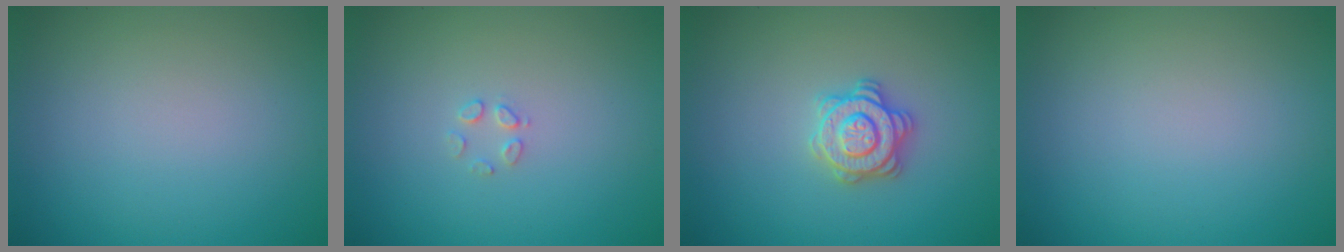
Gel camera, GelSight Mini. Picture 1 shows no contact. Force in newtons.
{"total": 1.0, "press": 1.0, "slide": 0.1}
{"total": 2.8, "press": 2.8, "slide": 0.2}
{"total": 0.0}